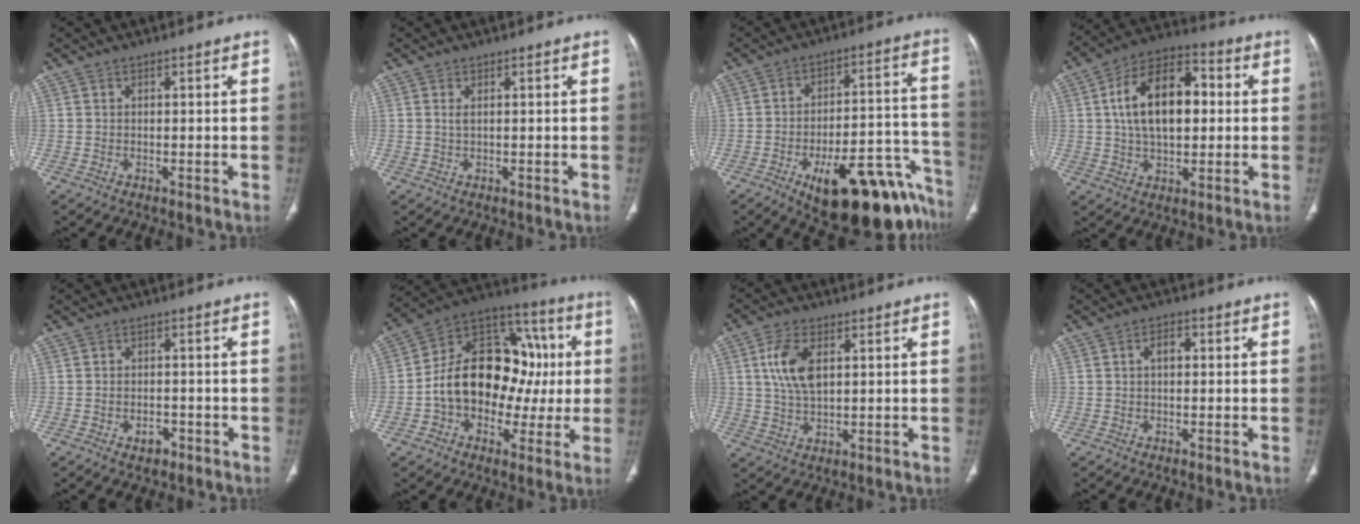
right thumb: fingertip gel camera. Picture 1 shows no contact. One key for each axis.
{"total": 1.0, "fx": 0.3, "fy": 0.4, "fz": 0.9, "tx": -0.025, "ty": 0.002, "tz": 0.007}
{"total": 23.7, "fx": -14.6, "fy": 9.1, "fz": 16.3, "tx": -0.121, "ty": 0.100, "tz": -0.199}
{"total": 16.6, "fx": 2.1, "fy": 9.6, "fz": 13.4, "tx": -0.210, "ty": 0.022, "tz": 0.029}
{"total": 2.8, "fx": -1.5, "fy": 1.9, "fz": 1.5, "tx": -0.015, "ty": 0.010, "tz": -0.017}
{"total": 22.9, "fx": -0.5, "fy": 16.3, "fz": 16.1, "tx": -0.209, "ty": 0.055, "tz": -0.006}
{"total": 8.3, "fx": 2.2, "fy": 4.4, "fz": 6.7, "tx": -0.135, "ty": -0.005, "tz": 0.045}
{"total": 2.7, "fx": 0.3, "fy": 1.6, "fz": 2.1, "tx": -0.035, "ty": 0.011, "tz": 0.002}